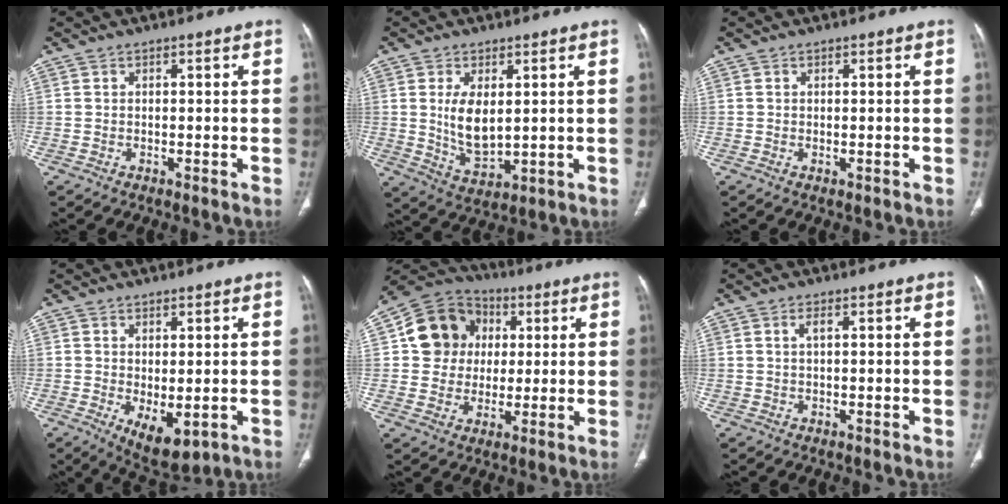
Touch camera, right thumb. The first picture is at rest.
{"total": 7.8, "force": [1.3, 4.0, 6.6], "torque": [-0.115, -0.024, 0.038]}
{"total": 0.0}
{"total": 6.9, "force": [-1.6, 3.3, 5.9], "torque": [-0.085, -0.015, -0.006]}
{"total": 13.1, "force": [2.5, 11.7, 5.4], "torque": [-0.063, 0.007, 0.037]}
{"total": 1.2, "force": [0.3, 0.3, 1.1], "torque": [-0.026, 0.003, 0.007]}